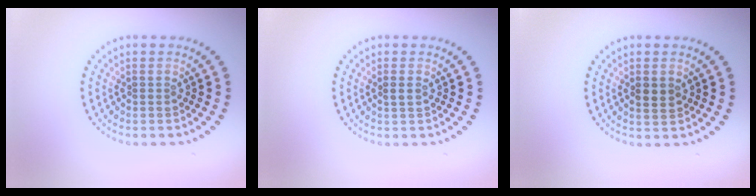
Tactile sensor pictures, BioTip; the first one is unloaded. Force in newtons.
{"total": 0.9, "press": 0.9, "slide": 0.2}
{"total": 1.6, "press": 1.6, "slide": 0.2}